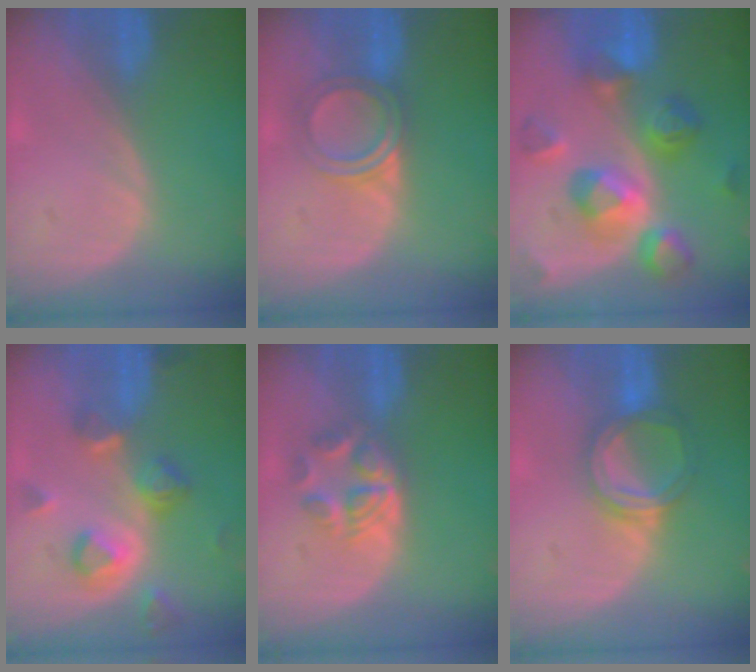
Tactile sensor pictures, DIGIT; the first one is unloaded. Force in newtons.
{"total": 5.0, "press": 4.8, "slide": 1.4}
{"total": 10.9, "press": 10.9, "slide": 1.0}
{"total": 7.7, "press": 7.1, "slide": 3.0}
{"total": 6.1, "press": 5.0, "slide": 3.4}
{"total": 5.7, "press": 5.4, "slide": 1.5}